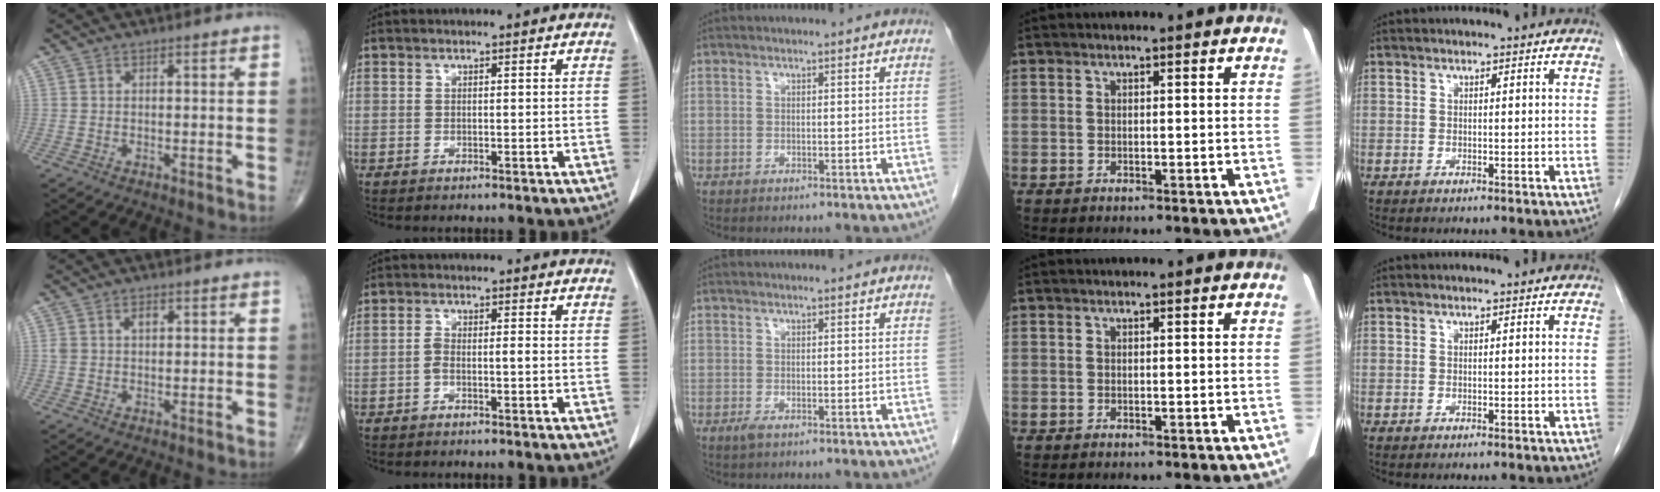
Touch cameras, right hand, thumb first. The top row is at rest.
{"thumb": {"total": 2.4, "force": [0.8, 1.6, 1.7], "torque": [-0.027, 0.006, 0.015]}, "index": {"total": 2.7, "force": [-0.8, 1.0, 2.3], "torque": [-0.048, 0.018, -0.011]}, "middle": {"total": 1.0, "force": [-0.5, 0.2, 0.8], "torque": [-0.016, -0.002, -0.008]}}